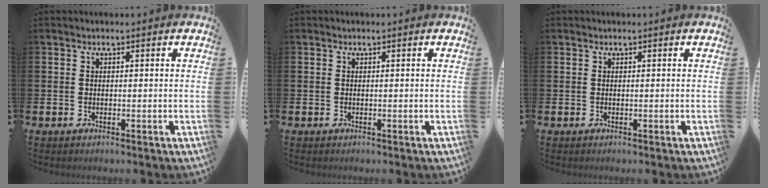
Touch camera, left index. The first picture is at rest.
{"total": 0.0}
{"total": 0.0}